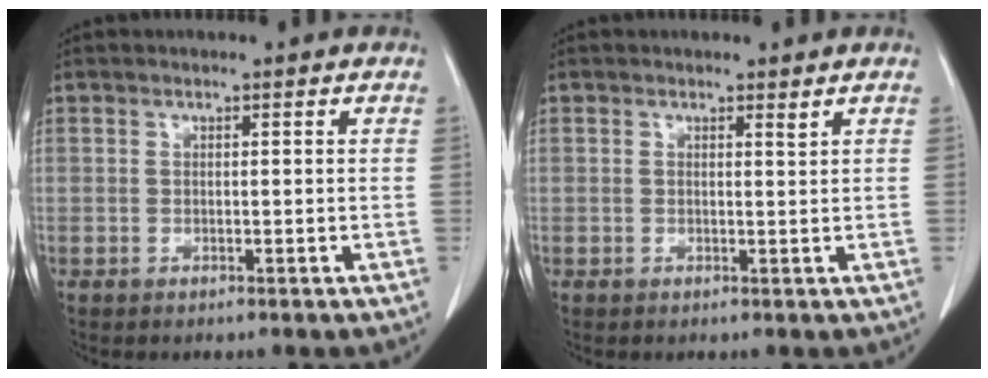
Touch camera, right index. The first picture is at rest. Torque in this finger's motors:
{"motor_torque": [-0.46, 0.25, 0.00, -0.02]}